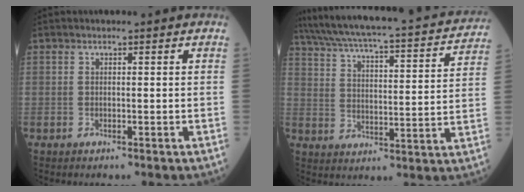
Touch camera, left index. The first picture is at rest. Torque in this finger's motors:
{"motor_torque": [1.04, -1.10, 0.22, 0.06]}